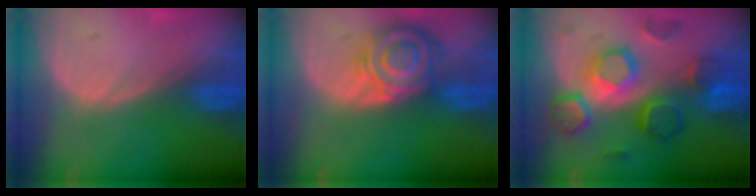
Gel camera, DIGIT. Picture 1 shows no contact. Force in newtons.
{"total": 8.3, "press": 7.2, "slide": 4.1}
{"total": 9.5, "press": 9.5, "slide": 0.4}